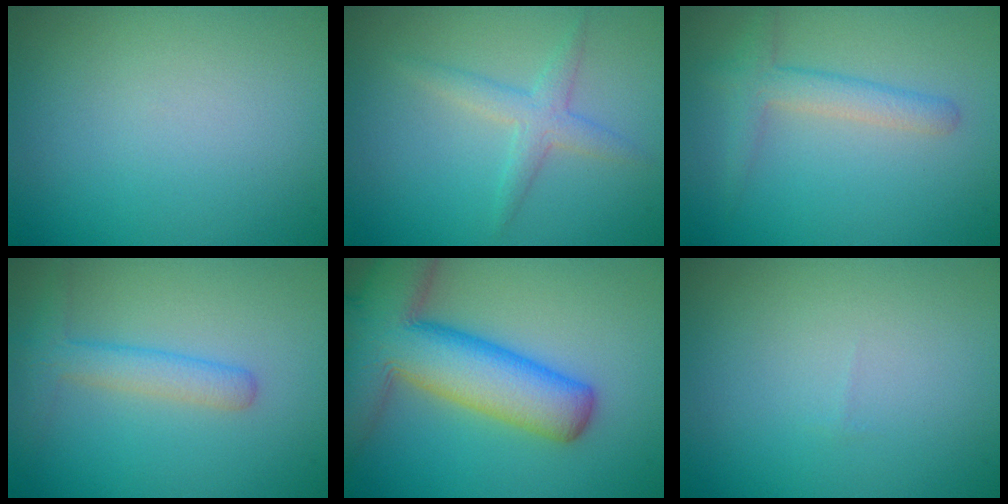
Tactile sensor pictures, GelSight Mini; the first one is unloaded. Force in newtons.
{"total": 2.2, "press": 2.2, "slide": 0.1}
{"total": 1.8, "press": 1.8, "slide": 0.2}
{"total": 2.7, "press": 2.7, "slide": 0.1}
{"total": 11.3, "press": 11.2, "slide": 0.8}
{"total": 0.0}